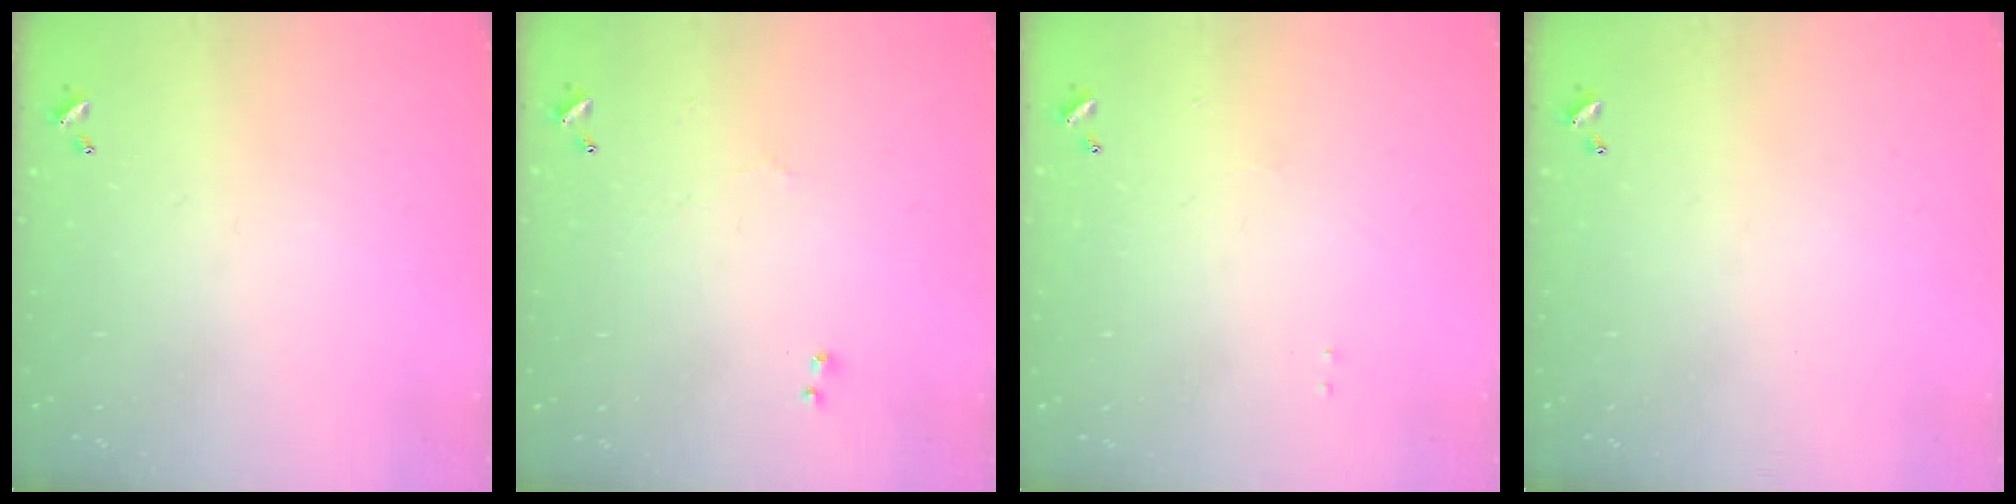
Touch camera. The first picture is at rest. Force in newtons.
{"total": 1.0, "press": 0.5, "slide": 0.8}
{"total": 0.9, "press": 0.8, "slide": 0.5}
{"total": 0.0}